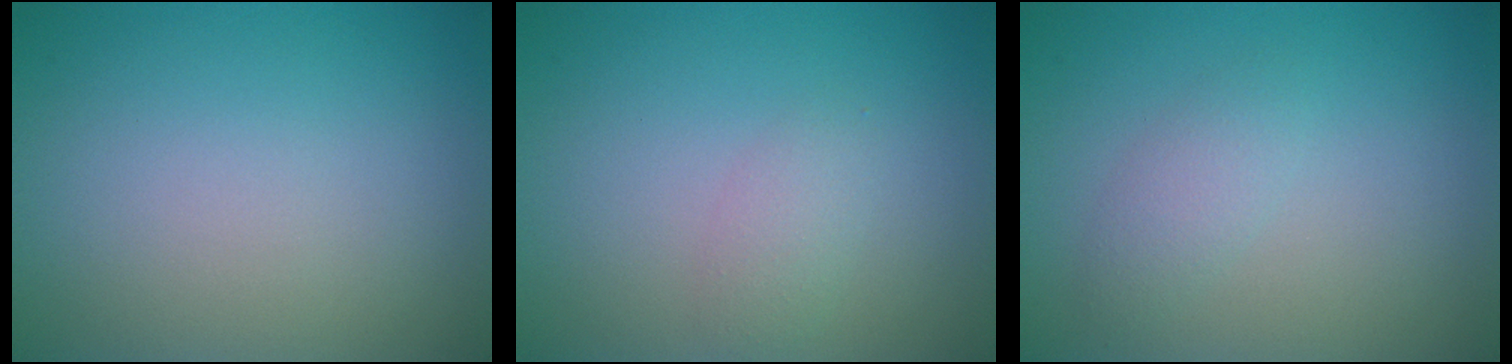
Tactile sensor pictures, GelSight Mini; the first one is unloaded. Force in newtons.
{"total": 1.5, "press": 1.5, "slide": 0.1}
{"total": 1.6, "press": 1.6, "slide": 0.1}